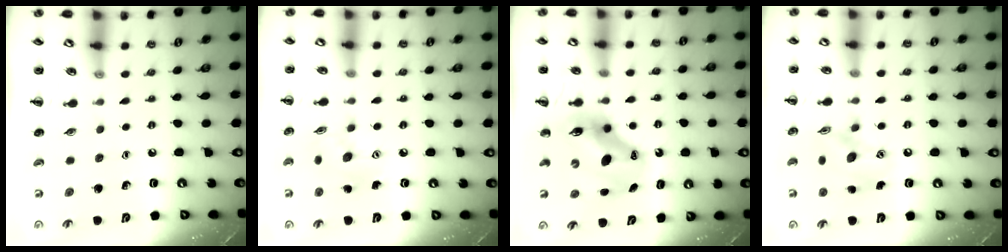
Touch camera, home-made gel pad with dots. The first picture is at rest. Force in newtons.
{"total": 7.4, "press": 7.4, "slide": 0.4}
{"total": 10.2, "press": 9.9, "slide": 2.6}
{"total": 13.7, "press": 13.5, "slide": 2.2}